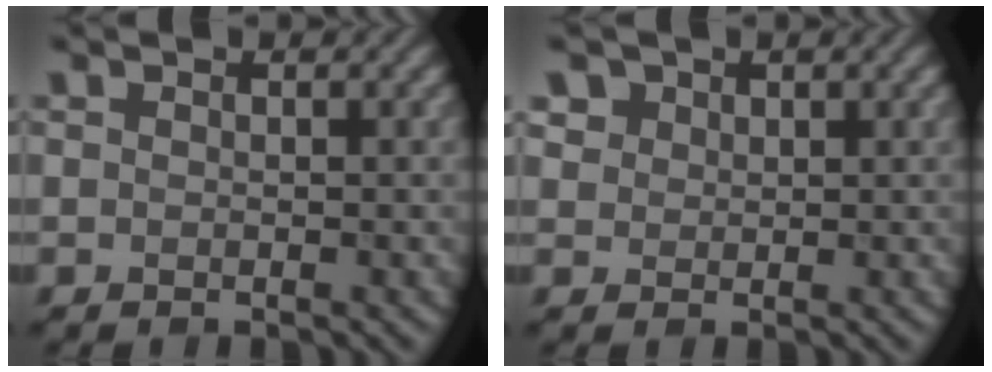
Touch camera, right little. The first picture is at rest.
{"total": 2.2, "force": [1.3, 1.6, 0.6], "torque": [-0.022, -0.001, 0.032]}